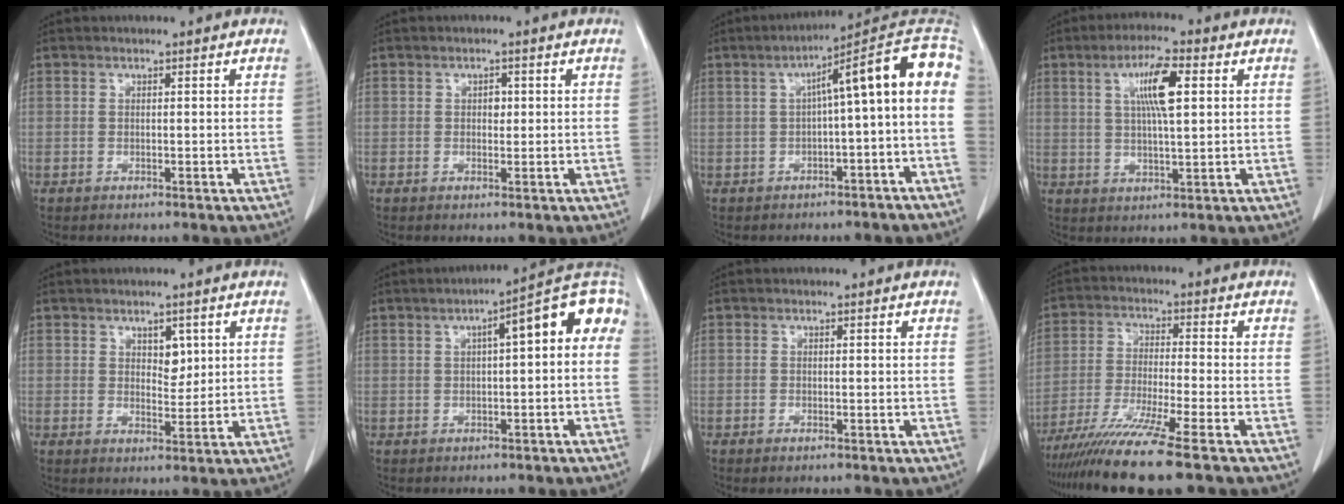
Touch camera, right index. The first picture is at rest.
{"total": 1.3, "force": [0.2, 0.9, 0.9], "torque": [-0.010, 0.002, 0.002]}
{"total": 13.1, "force": [0.1, 1.0, 13.1], "torque": [-0.180, 0.047, -0.003]}
{"total": 7.9, "force": [2.5, 1.1, 7.5], "torque": [-0.136, 0.008, 0.044]}
{"total": 1.5, "force": [0.8, 0.7, 1.1], "torque": [-0.015, -0.005, 0.014]}
{"total": 10.0, "force": [1.9, 2.0, 9.6], "torque": [-0.128, 0.043, 0.015]}
{"total": 0.8, "force": [-0.6, 0.2, 0.5], "torque": [-0.012, -0.003, -0.007]}
{"total": 11.9, "force": [-9.1, -1.7, 7.4], "torque": [-0.128, -0.039, -0.154]}